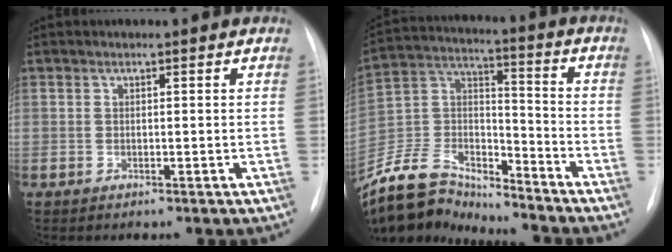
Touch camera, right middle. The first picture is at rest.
{"total": 14.6, "force": [-14.0, 3.2, 2.4], "torque": [-0.044, 0.045, -0.259]}